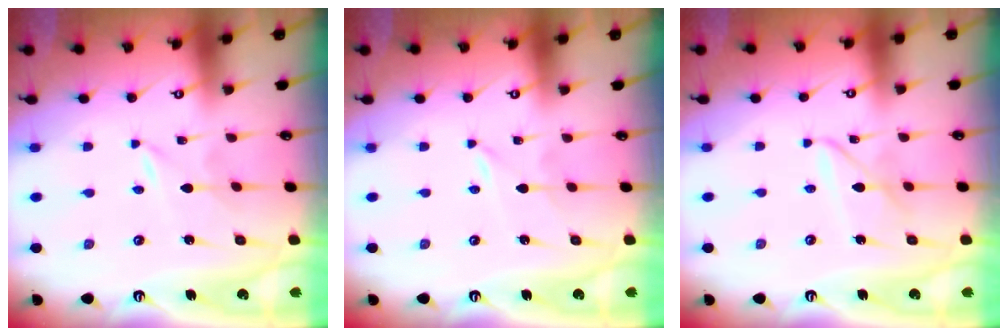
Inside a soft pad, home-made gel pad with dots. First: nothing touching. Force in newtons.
{"total": 0.0}
{"total": 6.6, "press": 6.6, "slide": 0.5}